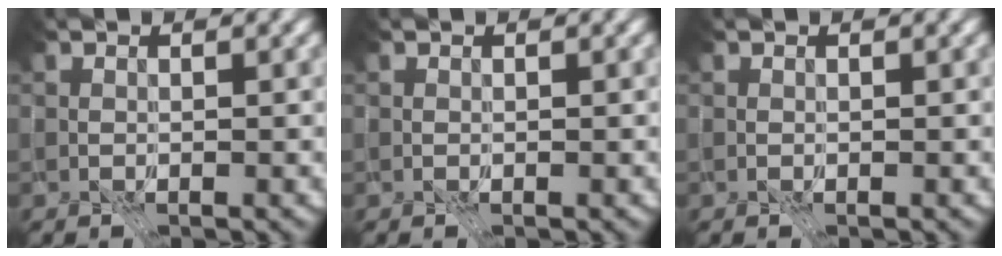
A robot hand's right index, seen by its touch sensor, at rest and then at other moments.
{"total": 0.0}
{"total": 0.0}